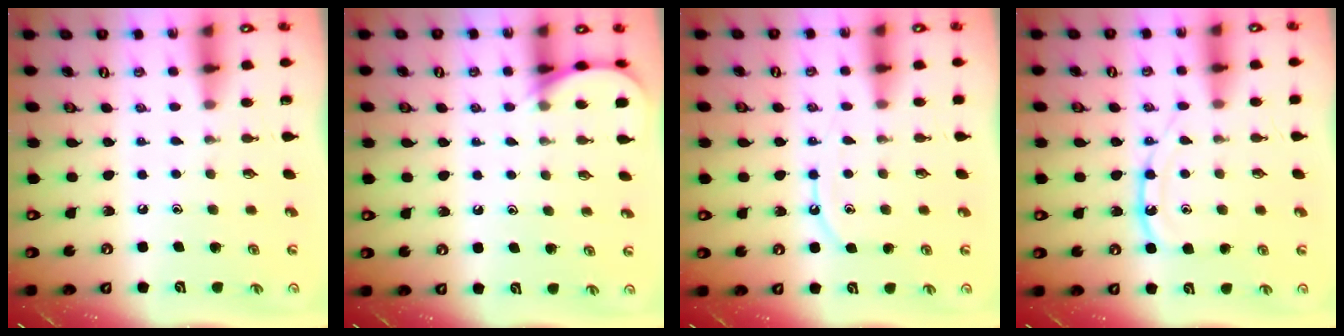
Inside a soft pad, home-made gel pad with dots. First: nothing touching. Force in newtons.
{"total": 6.1, "press": 6.0, "slide": 0.7}
{"total": 7.3, "press": 7.3, "slide": 0.8}
{"total": 11.6, "press": 11.6, "slide": 1.0}